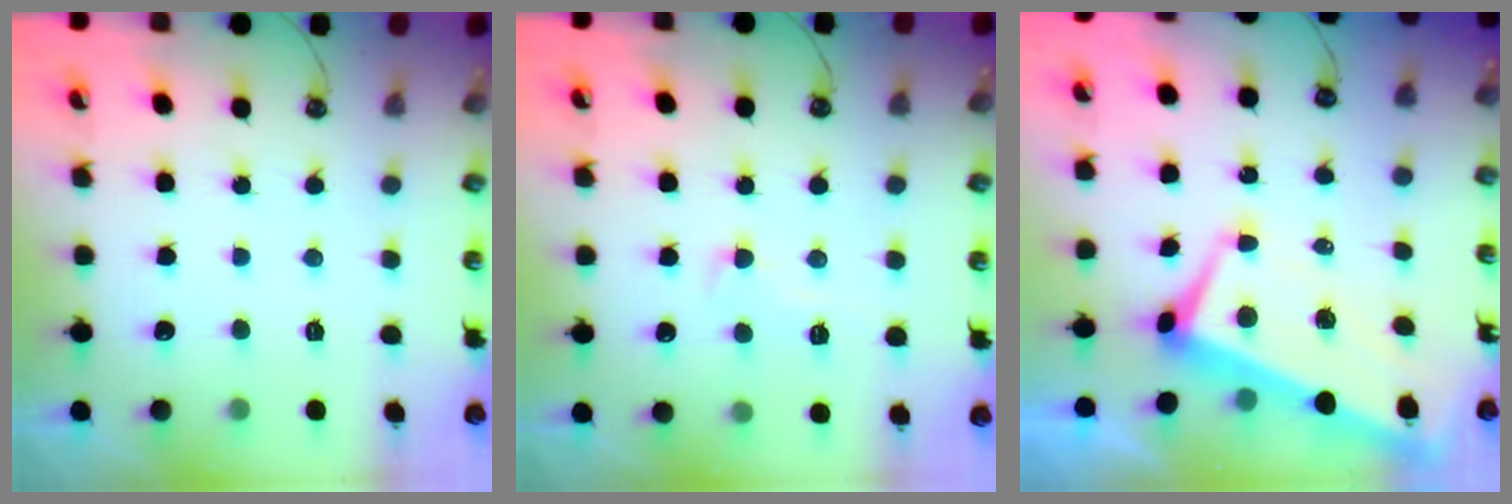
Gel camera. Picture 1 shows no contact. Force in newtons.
{"total": 0.8, "press": 0.5, "slide": 0.6}
{"total": 1.8, "press": 1.2, "slide": 1.3}